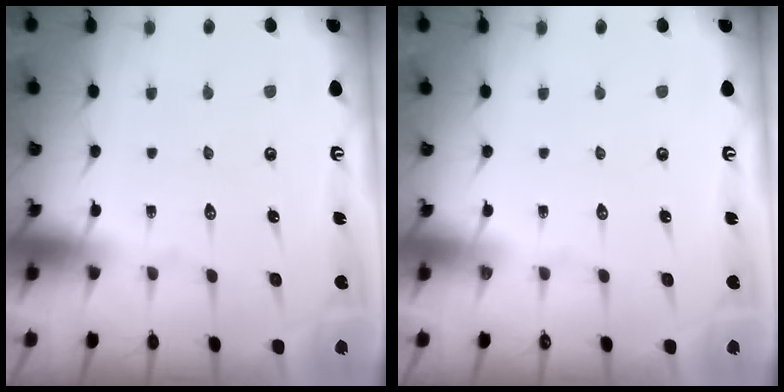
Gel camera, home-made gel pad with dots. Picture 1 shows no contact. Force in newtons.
{"total": 0.0}